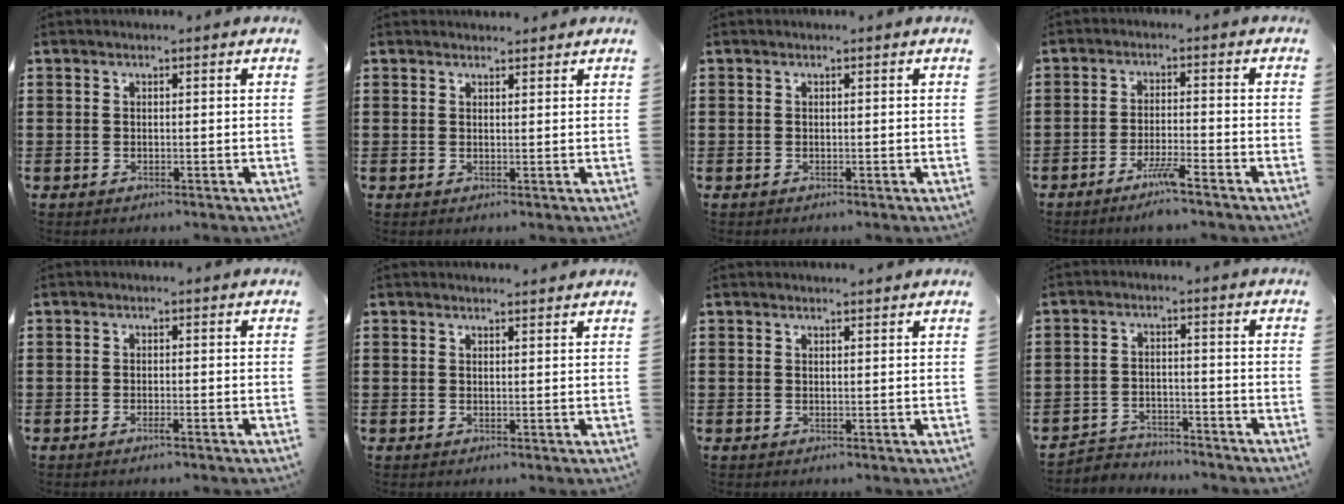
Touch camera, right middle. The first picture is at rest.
{"total": 1.2, "force": [1.2, 0.3, 0.0], "torque": [0.005, -0.001, 0.020]}
{"total": 0.0}
{"total": 4.2, "force": [-3.3, 0.0, 2.7], "torque": [-0.050, -0.004, -0.060]}
{"total": 1.1, "force": [-0.7, 0.0, 0.8], "torque": [-0.014, -0.003, -0.012]}
{"total": 1.1, "force": [1.1, 0.1, 0.1], "torque": [0.003, -0.003, 0.019]}
{"total": 0.8, "force": [0.8, 0.0, 0.0], "torque": [0.005, -0.004, 0.013]}
{"total": 3.4, "force": [-3.3, 0.6, 0.0], "torque": [-0.008, 0.003, -0.072]}